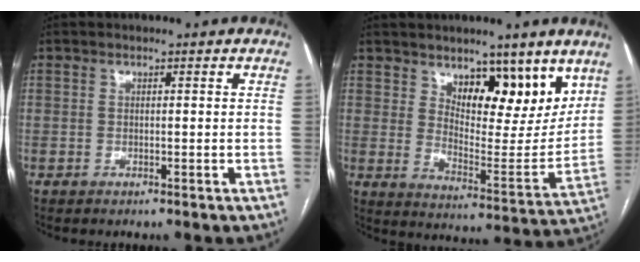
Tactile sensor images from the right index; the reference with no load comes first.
{"total": 12.8, "force": [8.4, 5.1, 8.3], "torque": [-0.094, -0.019, 0.139]}